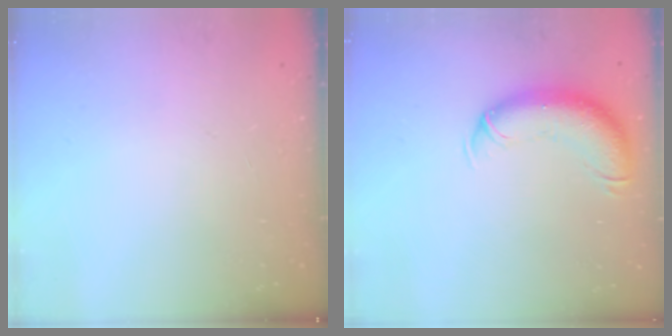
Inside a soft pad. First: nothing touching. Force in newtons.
{"total": 12.5, "press": 12.2, "slide": 3.0}